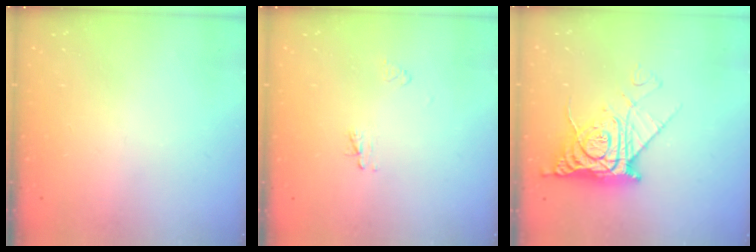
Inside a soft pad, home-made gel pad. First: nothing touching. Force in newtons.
{"total": 2.3, "press": 2.2, "slide": 0.2}
{"total": 11.9, "press": 11.9, "slide": 1.4}